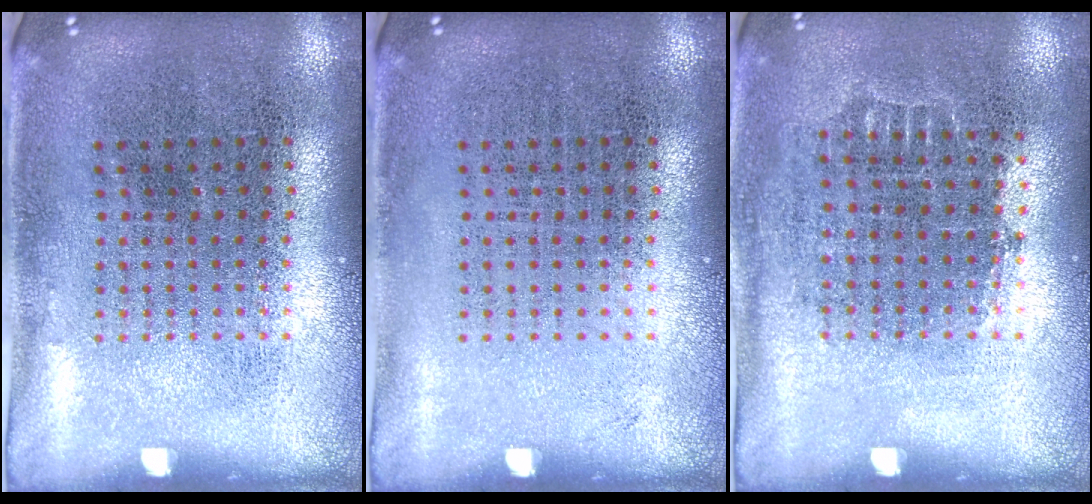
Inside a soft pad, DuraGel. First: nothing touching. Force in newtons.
{"total": 0.0}
{"total": 0.6, "press": 0.6, "slide": 0.2}